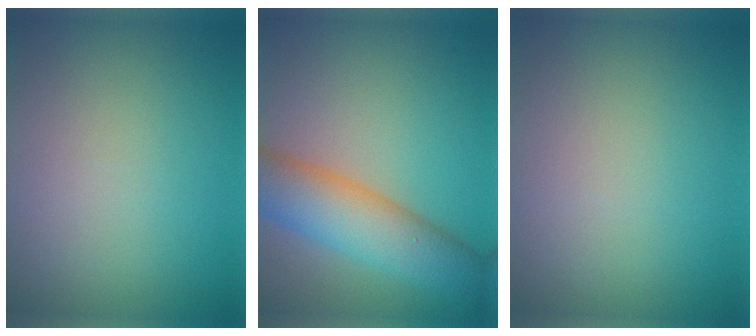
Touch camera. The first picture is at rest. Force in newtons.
{"total": 8.1, "press": 8.1, "slide": 0.5}
{"total": 0.0}